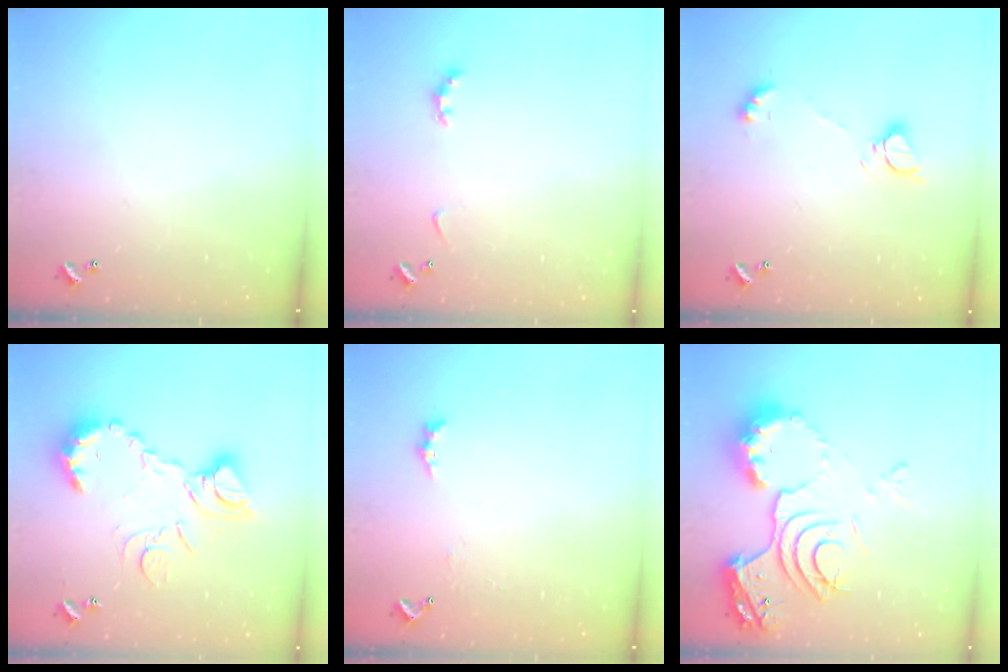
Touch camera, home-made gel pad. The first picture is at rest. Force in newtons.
{"total": 2.9, "press": 2.8, "slide": 0.6}
{"total": 6.6, "press": 6.6, "slide": 0.7}
{"total": 14.9, "press": 14.9, "slide": 0.7}
{"total": 2.0, "press": 1.9, "slide": 0.6}
{"total": 15.1, "press": 15.0, "slide": 1.3}